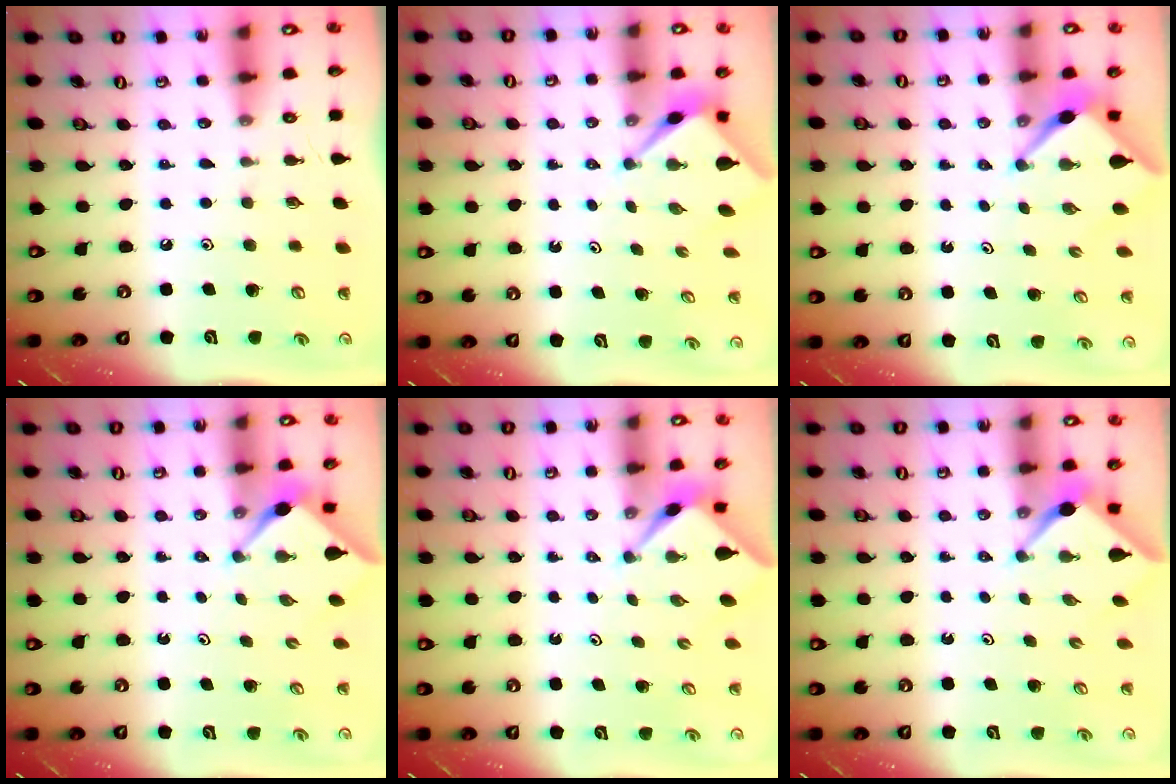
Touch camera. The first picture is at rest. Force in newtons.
{"total": 2.6, "press": 2.6, "slide": 0.1}
{"total": 2.9, "press": 2.9, "slide": 0.4}
{"total": 3.1, "press": 3.1, "slide": 0.2}
{"total": 2.2, "press": 2.2, "slide": 0.3}
{"total": 2.4, "press": 2.4, "slide": 0.3}